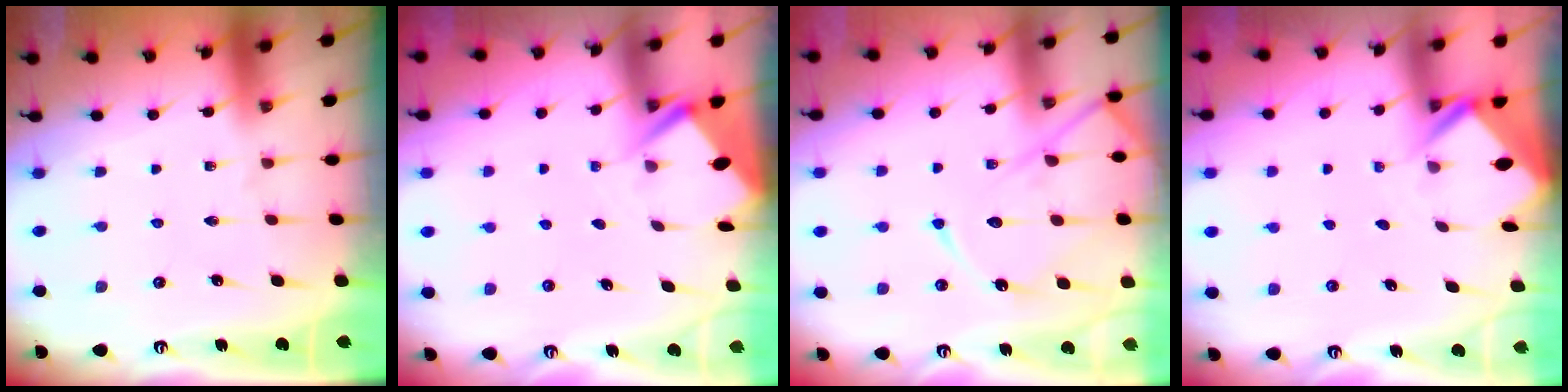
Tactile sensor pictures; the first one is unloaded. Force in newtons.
{"total": 2.8, "press": 2.8, "slide": 0.4}
{"total": 12.5, "press": 12.5, "slide": 0.8}
{"total": 2.3, "press": 2.3, "slide": 0.1}